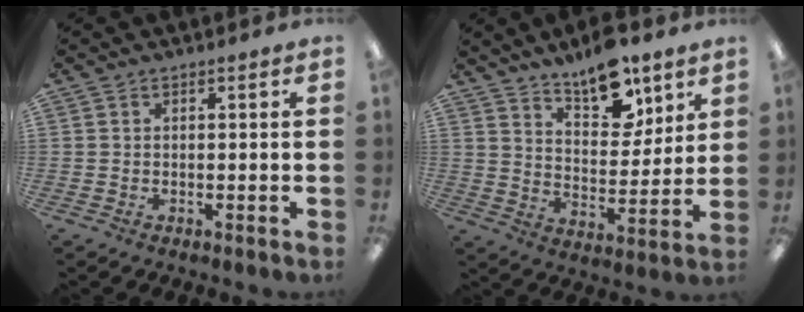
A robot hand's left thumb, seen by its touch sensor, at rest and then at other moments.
{"total": 12.6, "force": [9.7, 5.4, 5.8], "torque": [-0.079, -0.059, 0.172]}